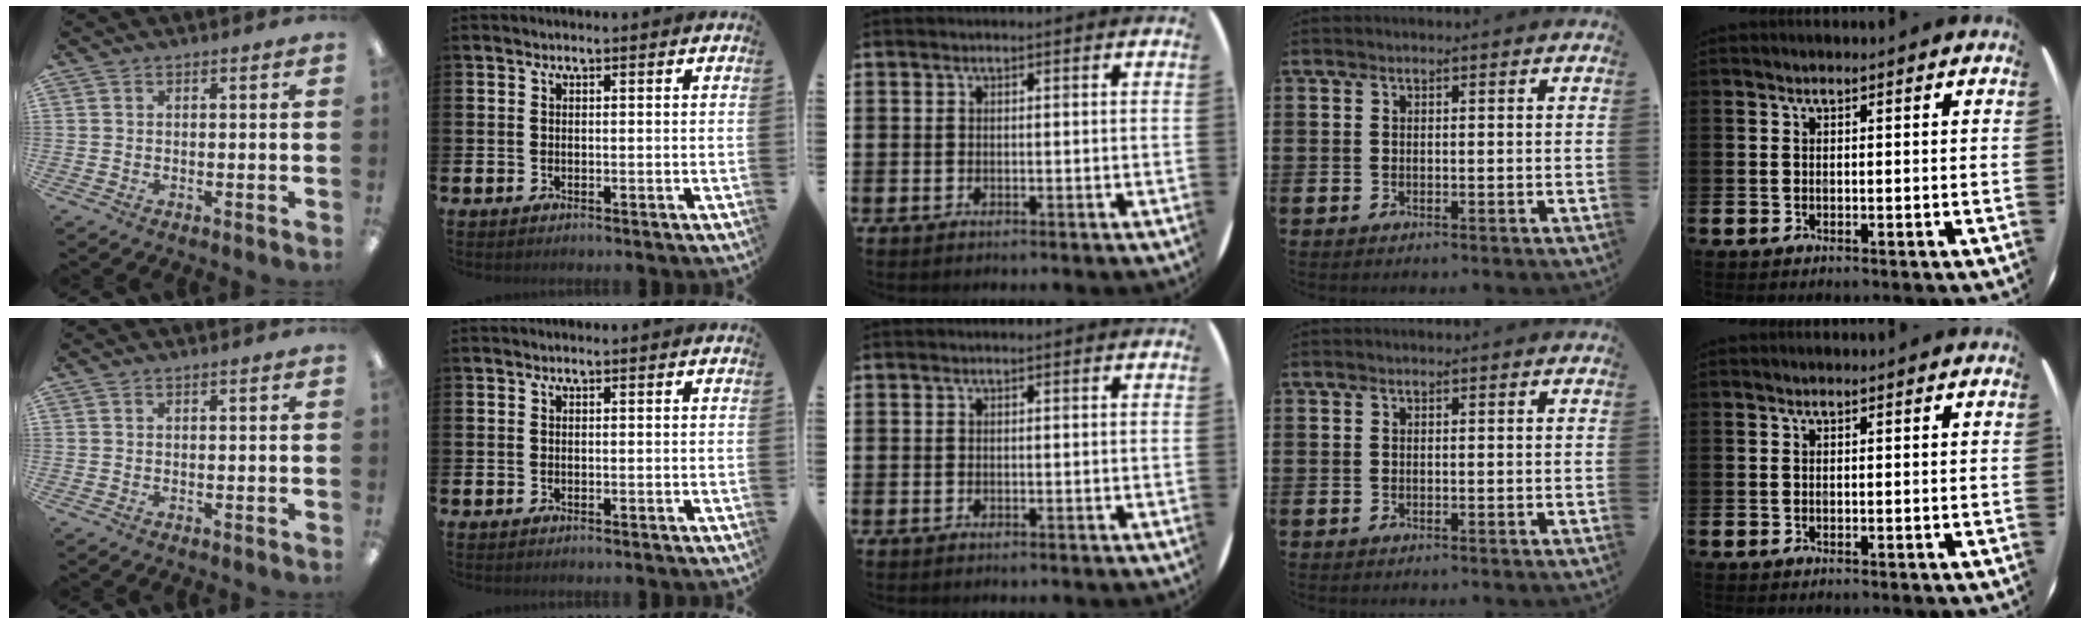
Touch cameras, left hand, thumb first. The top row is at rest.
{}